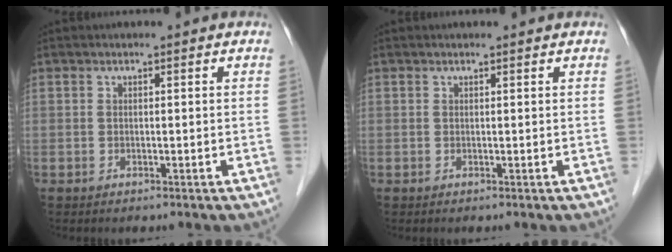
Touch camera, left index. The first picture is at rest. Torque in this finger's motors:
{"motor_torque": [-0.25, 0.10, -0.02, -0.01]}